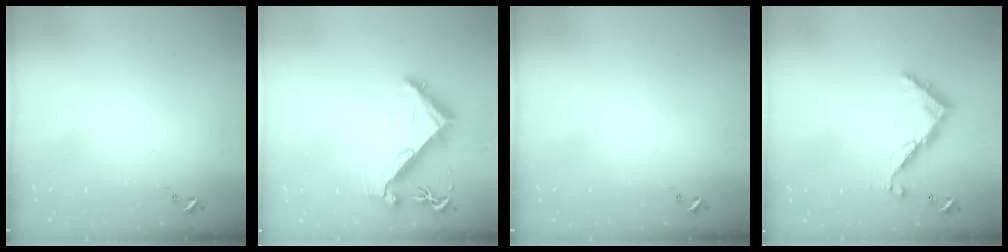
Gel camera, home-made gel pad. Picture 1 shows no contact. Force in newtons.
{"total": 7.9, "press": 7.8, "slide": 1.0}
{"total": 0.0}
{"total": 9.2, "press": 9.2, "slide": 0.6}